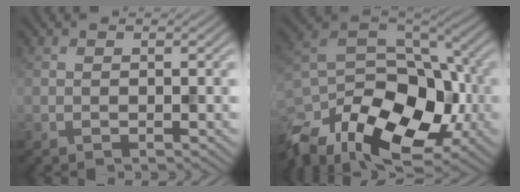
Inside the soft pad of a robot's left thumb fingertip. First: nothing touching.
{"total": 16.0, "force": [-8.1, 10.1, 9.3], "torque": [-0.222, -0.038, -0.139]}